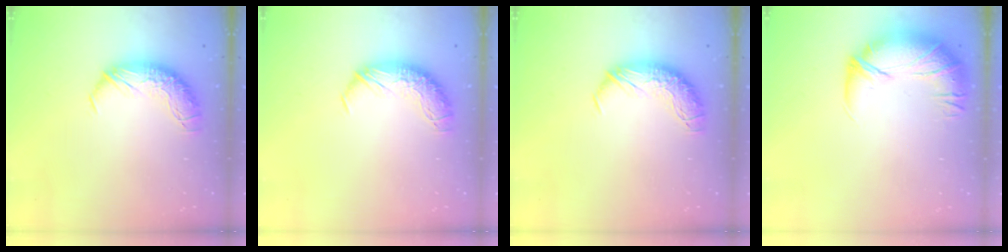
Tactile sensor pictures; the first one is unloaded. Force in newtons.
{"total": 0.0}
{"total": 0.0}
{"total": 2.7, "press": 1.3, "slide": 2.3}